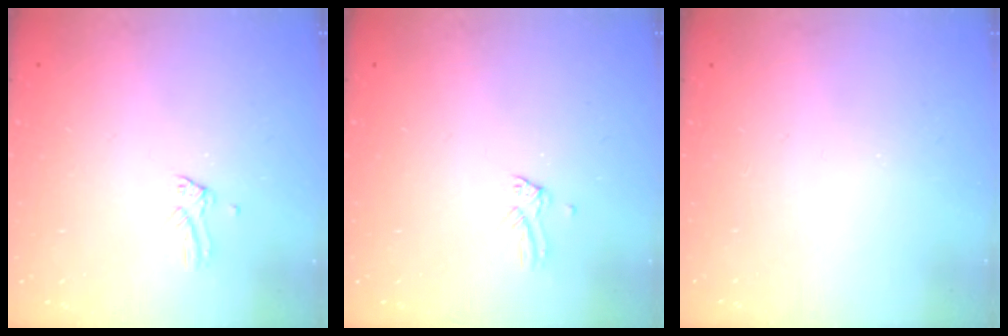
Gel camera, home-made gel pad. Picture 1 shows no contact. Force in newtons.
{"total": 0.0}
{"total": 0.0}